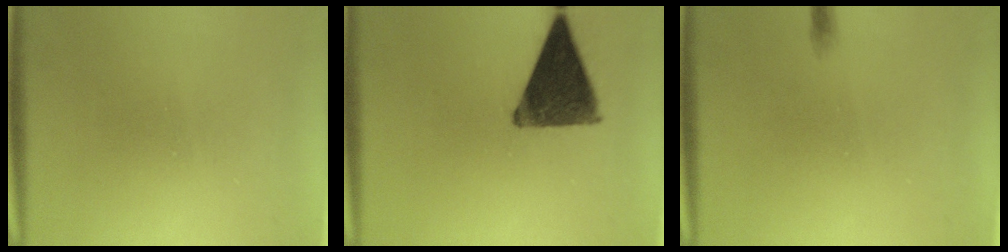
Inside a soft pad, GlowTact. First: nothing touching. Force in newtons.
{"total": 12.8}
{"total": 0.6}